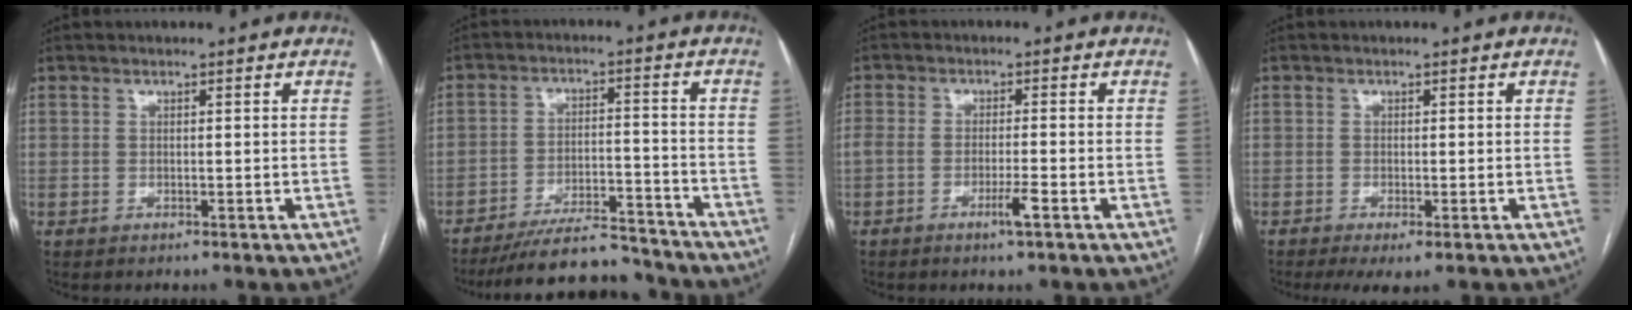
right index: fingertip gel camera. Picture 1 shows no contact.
{"total": 13.4, "force": [-12.5, 2.5, 4.1], "torque": [-0.058, 0.014, -0.192]}
{"total": 3.8, "force": [-2.0, 0.2, 3.3], "torque": [-0.067, 0.003, -0.034]}
{"total": 3.5, "force": [-2.1, 0.8, 2.7], "torque": [-0.046, -0.012, -0.034]}